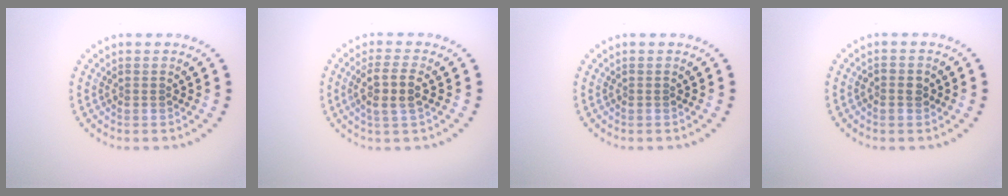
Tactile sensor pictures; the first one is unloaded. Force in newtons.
{"total": 2.9, "press": 2.6, "slide": 1.4}
{"total": 0.0}
{"total": 1.4, "press": 1.3, "slide": 0.3}